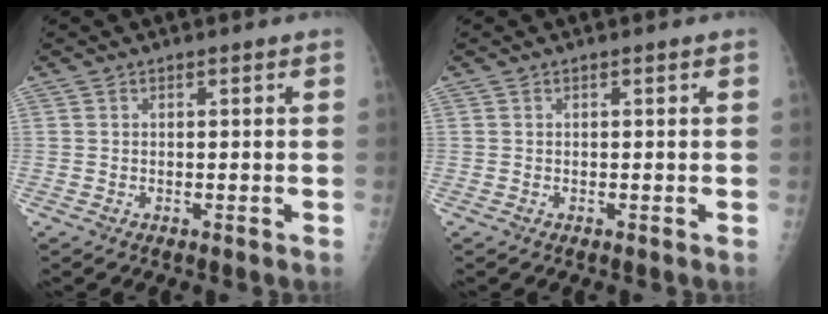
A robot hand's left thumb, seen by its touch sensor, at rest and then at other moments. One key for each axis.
{"total": 0.0}